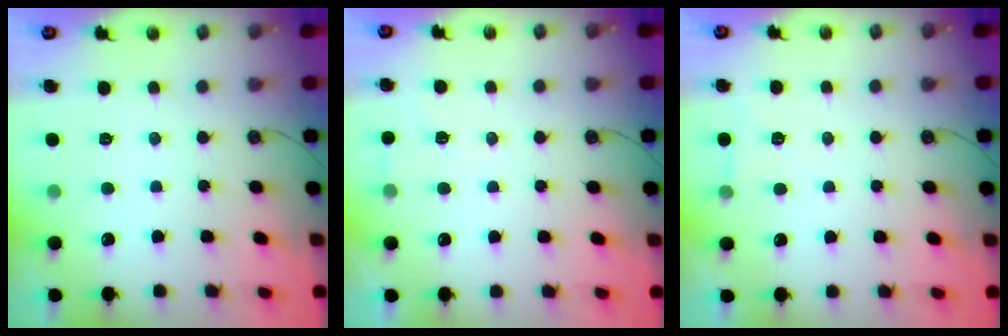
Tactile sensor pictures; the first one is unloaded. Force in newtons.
{"total": 5.2, "press": 4.9, "slide": 1.5}
{"total": 5.6, "press": 3.6, "slide": 4.4}